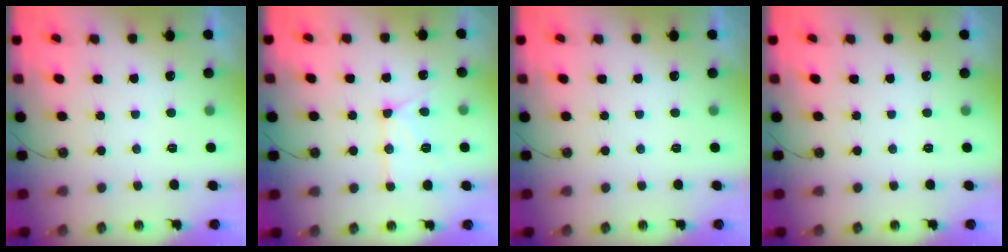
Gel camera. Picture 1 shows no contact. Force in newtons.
{"total": 12.3, "press": 12.3, "slide": 0.9}
{"total": 0.0}
{"total": 0.0}